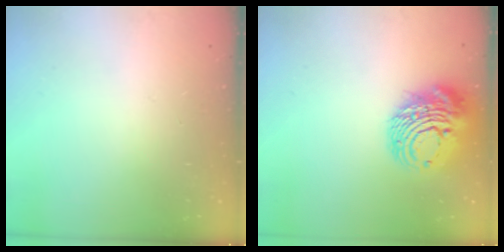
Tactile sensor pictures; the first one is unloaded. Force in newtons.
{"total": 14.7, "press": 14.6, "slide": 1.5}